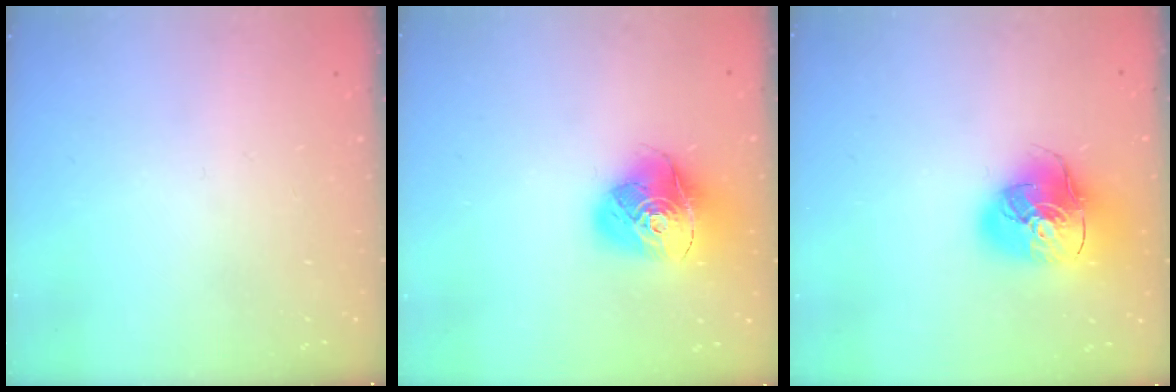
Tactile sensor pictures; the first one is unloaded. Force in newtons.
{"total": 16.4, "press": 16.3, "slide": 1.8}
{"total": 17.4, "press": 17.2, "slide": 2.7}